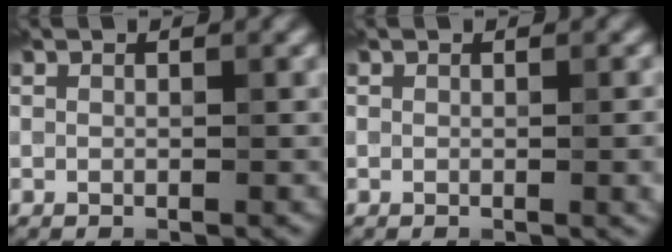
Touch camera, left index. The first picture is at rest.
{"total": 1.7, "force": [-0.1, 0.5, 1.6], "torque": [-0.017, -0.002, -0.003]}